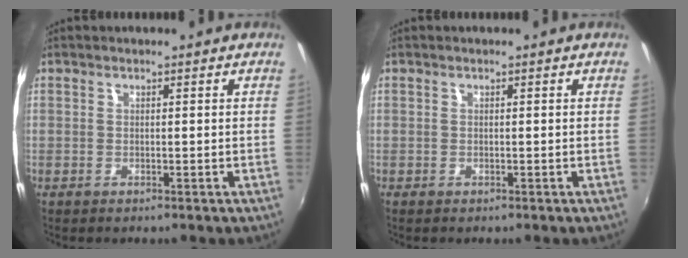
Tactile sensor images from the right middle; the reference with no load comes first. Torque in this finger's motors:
{"motor_torque": [-0.73, -0.55, -0.19, -0.02]}